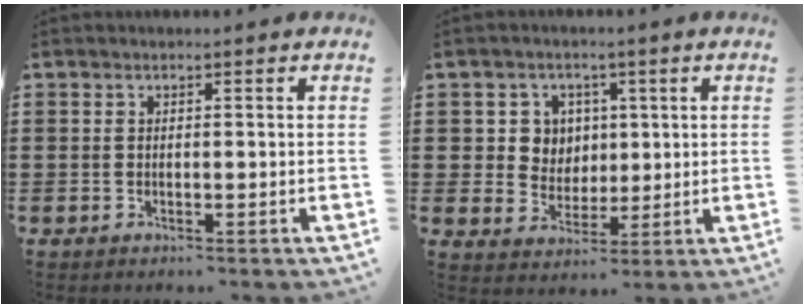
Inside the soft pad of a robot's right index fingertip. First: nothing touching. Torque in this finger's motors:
{"motor_torque": [0.52, 0.06, 0.29, 0.05]}